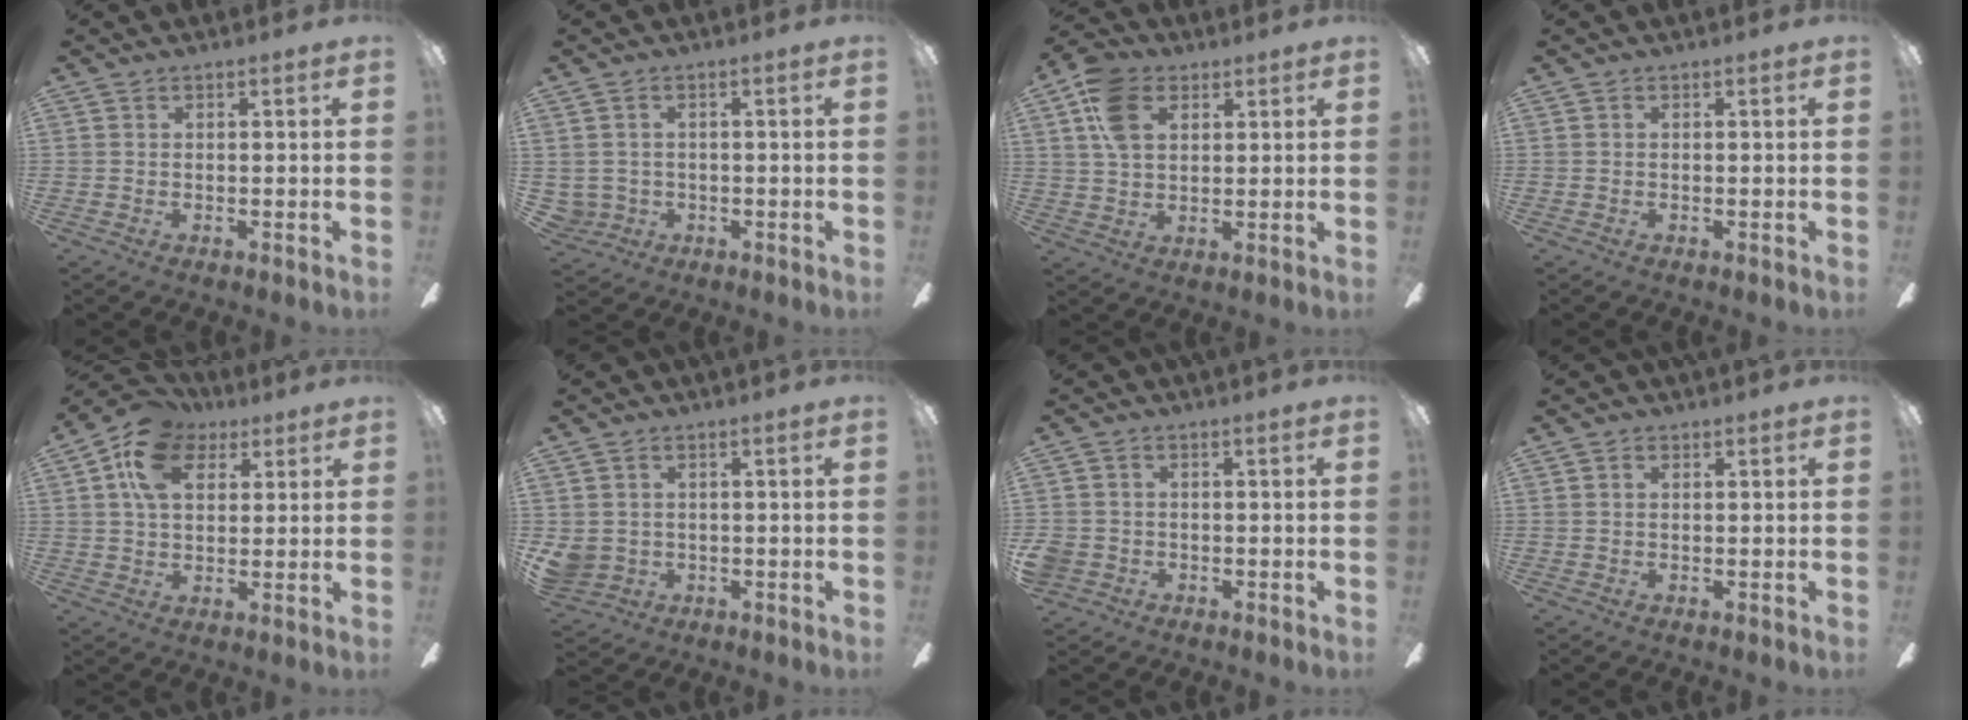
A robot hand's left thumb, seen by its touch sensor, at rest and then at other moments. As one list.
[{"total": 3.1, "force": [-0.4, 3.0, 0.5], "torque": [-0.022, 0.004, -0.008]}, {"total": 10.6, "force": [4.6, 7.1, 6.4], "torque": [-0.121, 0.009, 0.092]}, {"total": 0.0}, {"total": 12.5, "force": [5.7, 8.5, 7.3], "torque": [-0.118, 0.001, 0.104]}, {"total": 4.5, "force": [-0.4, 4.2, 1.4], "torque": [-0.037, 0.006, -0.008]}, {"total": 3.0, "force": [-1.2, 2.7, 0.8], "torque": [-0.020, 0.007, -0.023]}, {"total": 0.5, "force": [0.1, 0.4, 0.3], "torque": [-0.007, 0.003, 0.002]}]